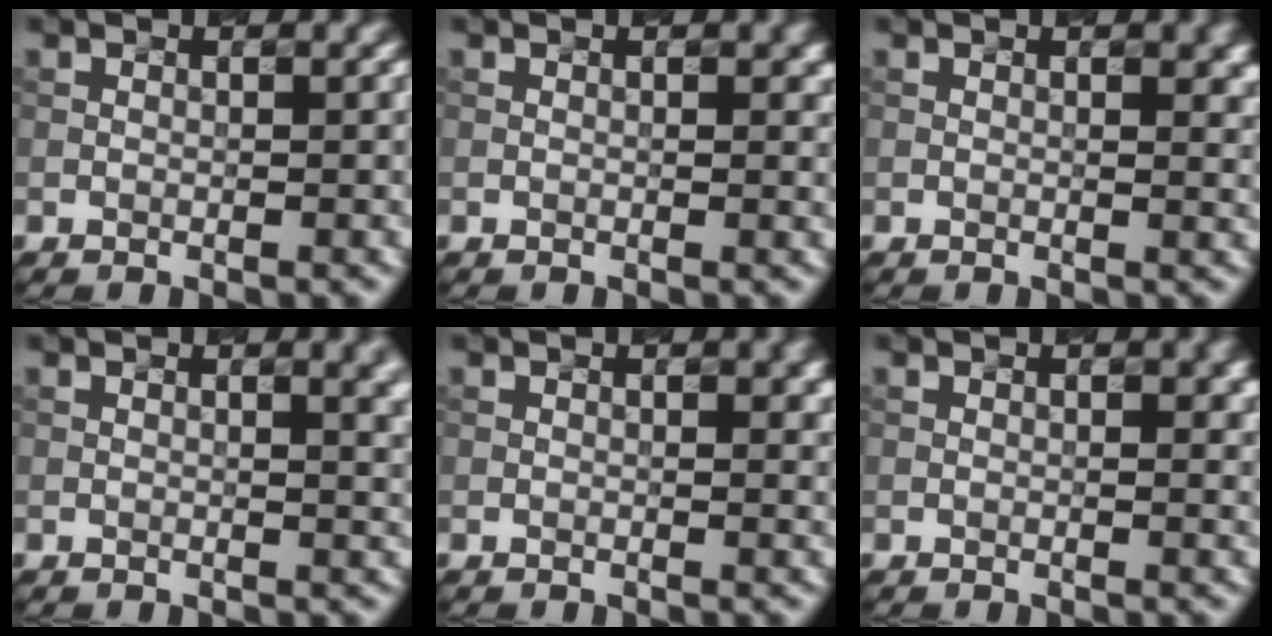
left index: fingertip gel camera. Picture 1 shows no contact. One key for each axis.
{"total": 1.0, "fx": 0.4, "fy": 0.4, "fz": 0.9, "tx": -0.008, "ty": 0.001, "tz": 0.009}
{"total": 2.8, "fx": 1.1, "fy": 1.4, "fz": 2.2, "tx": -0.014, "ty": 0.007, "tz": 0.013}
{"total": 4.3, "fx": 1.4, "fy": 1.9, "fz": 3.6, "tx": -0.017, "ty": 0.012, "tz": 0.016}
{"total": 1.8, "fx": 0.6, "fy": 0.7, "fz": 1.5, "tx": -0.012, "ty": 0.002, "tz": 0.012}
{"total": 1.5, "fx": 0.4, "fy": 0.5, "fz": 1.3, "tx": -0.012, "ty": 0.002, "tz": 0.011}